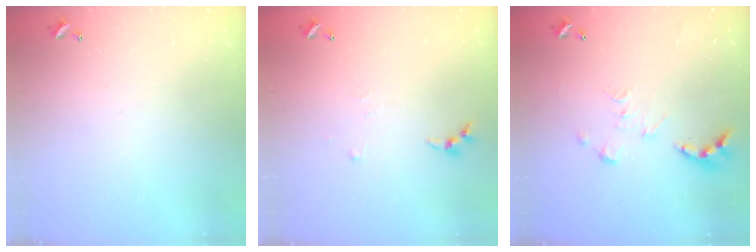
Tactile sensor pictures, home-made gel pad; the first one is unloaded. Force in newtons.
{"total": 3.3, "press": 3.3, "slide": 0.5}
{"total": 0.0}